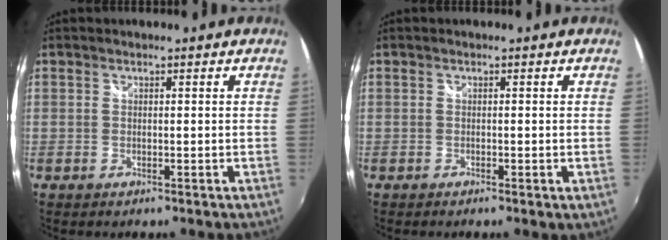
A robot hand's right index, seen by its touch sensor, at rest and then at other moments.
{"total": 0.5, "force": [-0.2, 0.2, 0.4], "torque": [-0.007, -0.002, -0.005]}